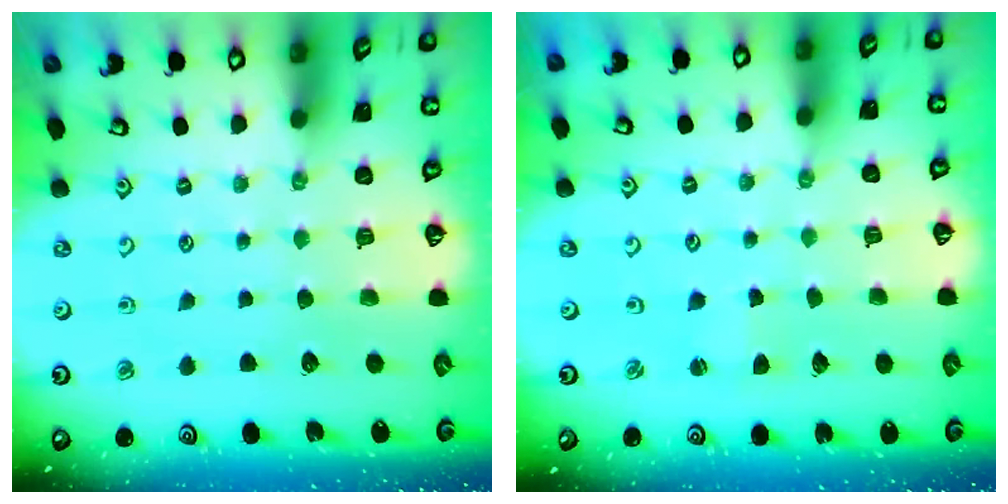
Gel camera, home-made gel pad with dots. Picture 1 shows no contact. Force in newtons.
{"total": 1.8, "press": 1.8, "slide": 0.2}